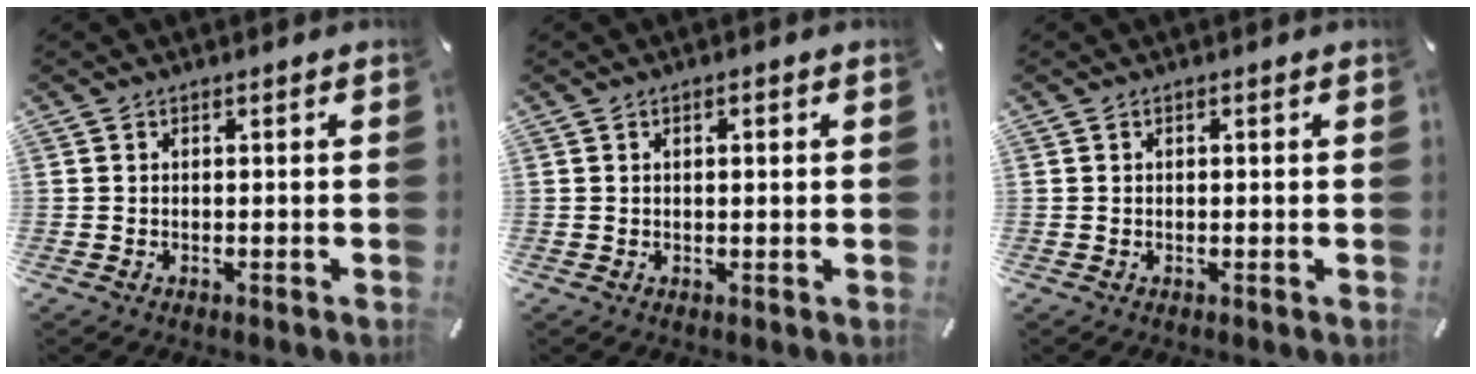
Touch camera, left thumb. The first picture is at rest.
{"total": 1.2, "force": [0.3, 0.6, 1.0], "torque": [-0.021, 0.004, 0.004]}
{"total": 0.5, "force": [0.1, 0.4, 0.3], "torque": [-0.007, 0.001, 0.001]}